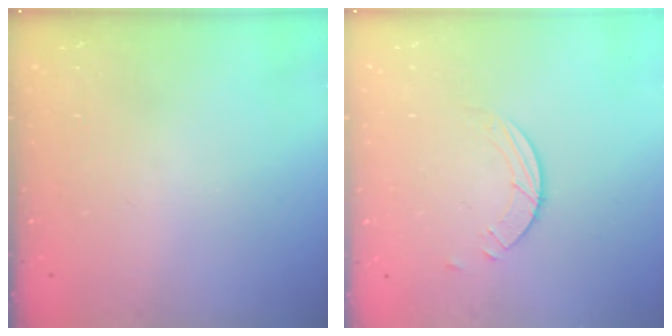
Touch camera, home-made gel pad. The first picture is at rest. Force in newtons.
{"total": 2.6, "press": 2.6, "slide": 0.3}